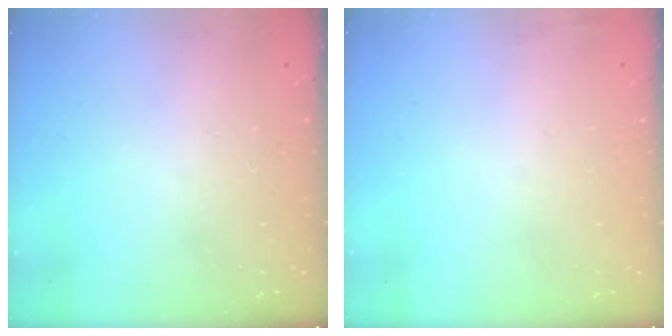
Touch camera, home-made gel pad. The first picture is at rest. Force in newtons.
{"total": 2.9, "press": 2.4, "slide": 1.6}